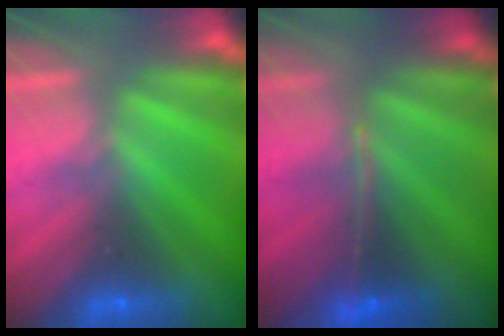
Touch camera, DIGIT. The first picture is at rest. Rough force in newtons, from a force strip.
{"total": 1.3}